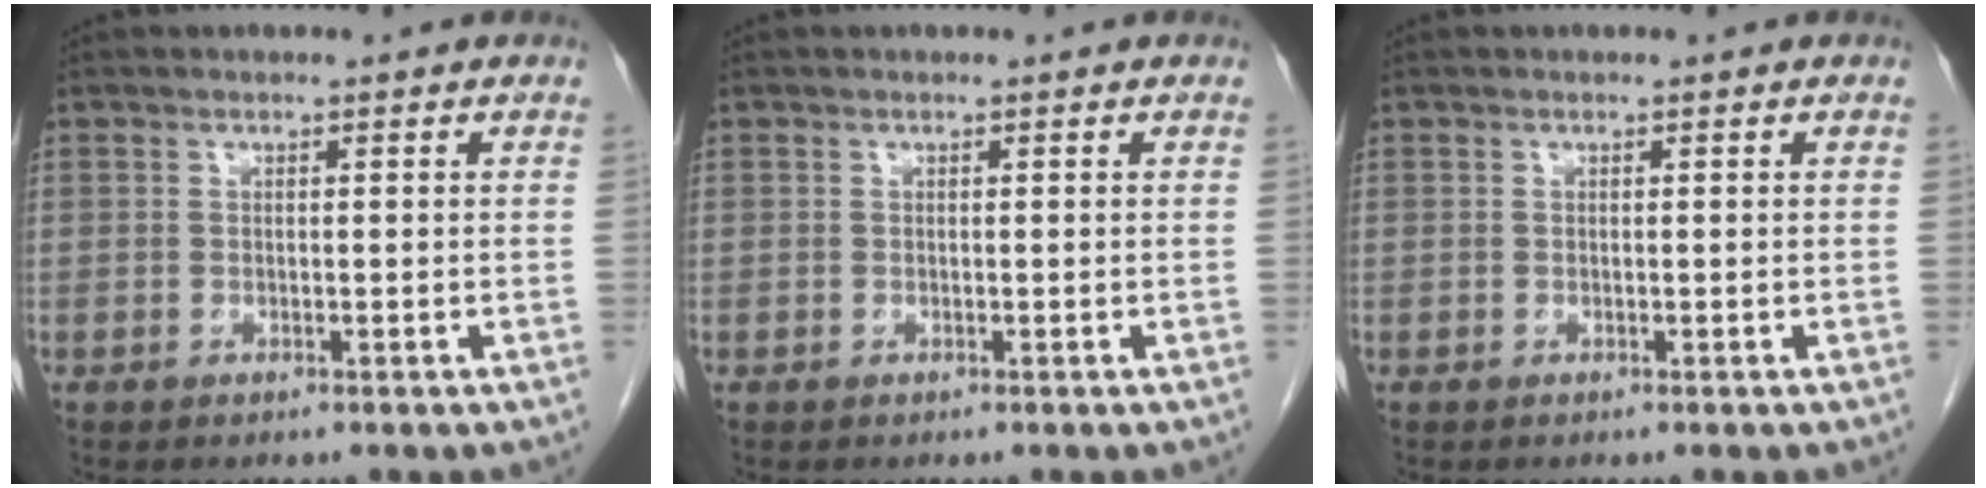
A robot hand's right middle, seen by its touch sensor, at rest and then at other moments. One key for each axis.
{"total": 0.0}
{"total": 0.0}